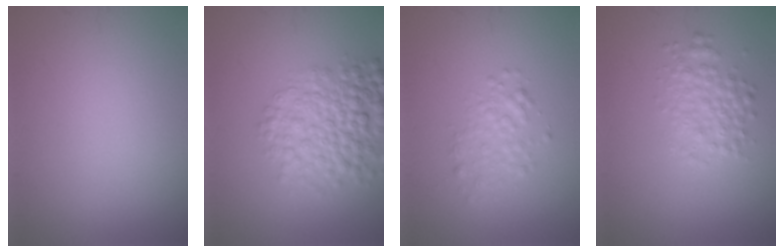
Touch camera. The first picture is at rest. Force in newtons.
{"total": 5.9, "press": 5.9, "slide": 0.2}
{"total": 2.1, "press": 2.1, "slide": 0.1}
{"total": 2.8, "press": 2.8, "slide": 0.1}